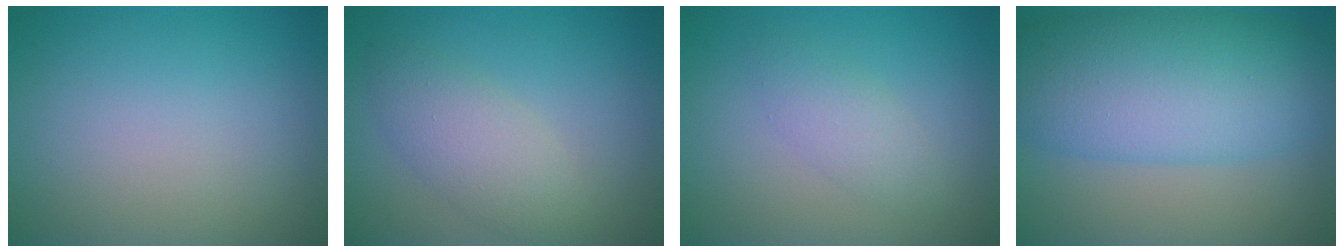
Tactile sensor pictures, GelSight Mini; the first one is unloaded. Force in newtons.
{"total": 3.4, "press": 3.4, "slide": 0.0}
{"total": 2.0, "press": 2.0, "slide": 0.1}
{"total": 10.2, "press": 10.2, "slide": 0.3}